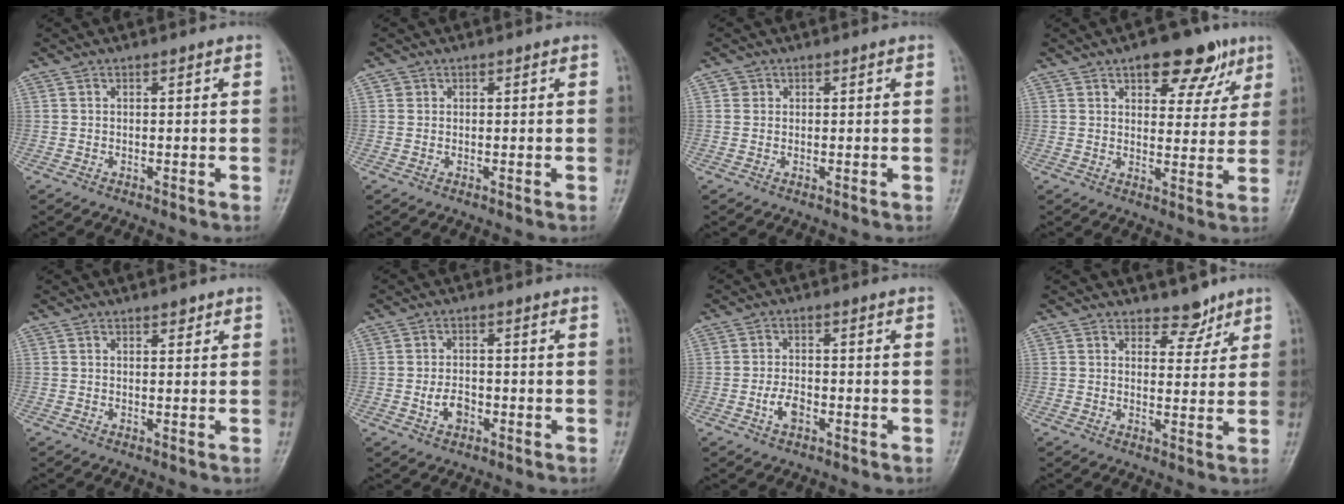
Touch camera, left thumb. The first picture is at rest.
{"total": 0.8, "force": [0.3, 0.8, 0.1], "torque": [0.007, 0.001, 0.002]}
{"total": 1.2, "force": [0.3, 1.2, 0.1], "torque": [0.009, 0.001, 0.002]}
{"total": 11.4, "force": [6.6, 5.9, 7.2], "torque": [-0.049, -0.023, 0.086]}
{"total": 1.2, "force": [0.9, 0.6, 0.6], "torque": [-0.001, -0.005, 0.010]}
{"total": 3.6, "force": [-1.2, 2.5, 2.4], "torque": [-0.035, 0.007, -0.021]}
{"total": 3.5, "force": [-1.4, 2.0, 2.5], "torque": [-0.046, 0.009, -0.027]}
{"total": 4.2, "force": [3.3, 2.3, 1.0], "torque": [0.014, -0.024, 0.050]}